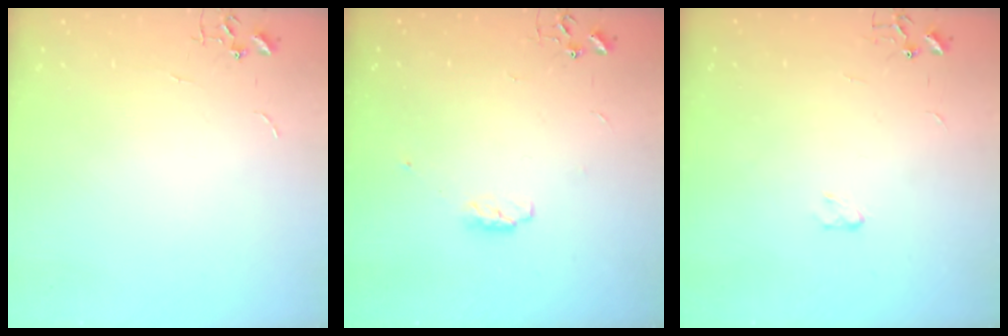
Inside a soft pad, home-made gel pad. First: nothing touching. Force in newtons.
{"total": 4.0, "press": 4.0, "slide": 0.6}
{"total": 2.9, "press": 2.9, "slide": 0.4}